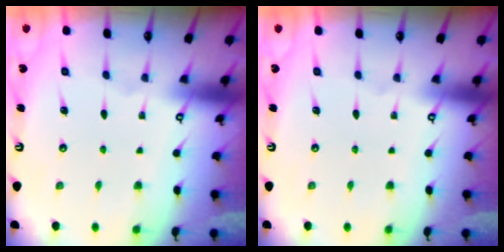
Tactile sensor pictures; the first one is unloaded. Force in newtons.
{"total": 0.0}